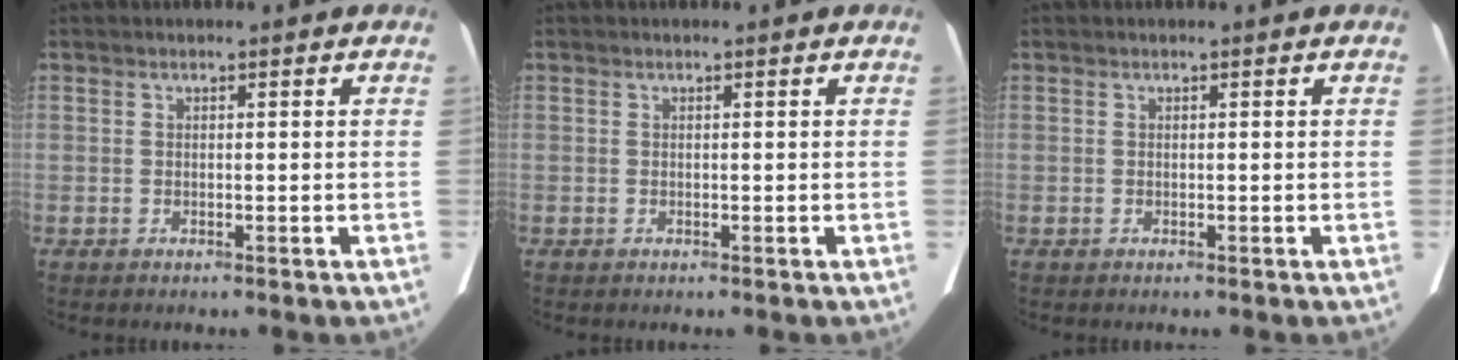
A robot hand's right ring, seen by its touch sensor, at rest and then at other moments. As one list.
[{"total": 0.0}, {"total": 0.0}]